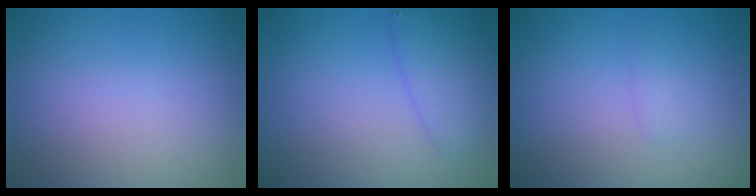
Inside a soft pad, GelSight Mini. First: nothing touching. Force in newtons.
{"total": 2.3, "press": 2.3, "slide": 0.1}
{"total": 0.9, "press": 0.9, "slide": 0.1}